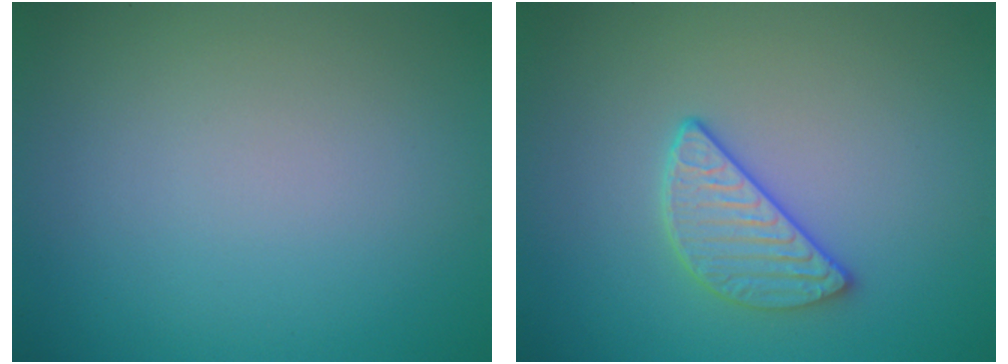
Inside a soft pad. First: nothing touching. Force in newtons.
{"total": 2.9, "press": 2.6, "slide": 1.3}